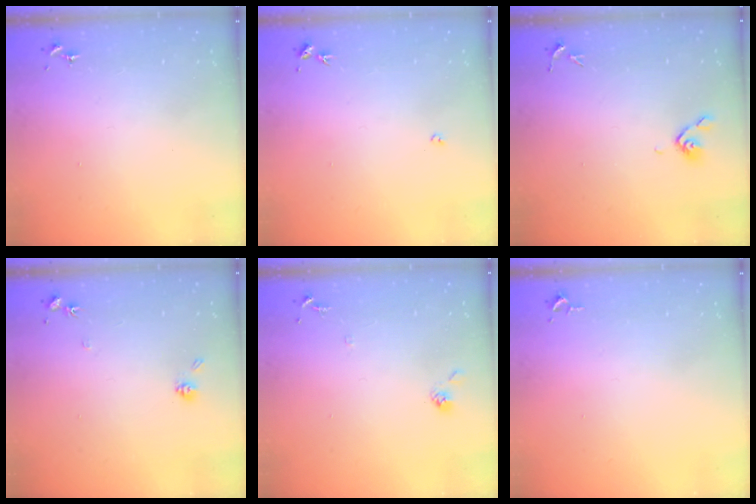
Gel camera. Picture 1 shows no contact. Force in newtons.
{"total": 2.7, "press": 2.7, "slide": 0.5}
{"total": 5.1, "press": 4.9, "slide": 1.2}
{"total": 5.8, "press": 5.7, "slide": 1.1}
{"total": 7.3, "press": 7.3, "slide": 0.4}
{"total": 2.6, "press": 2.6, "slide": 0.4}